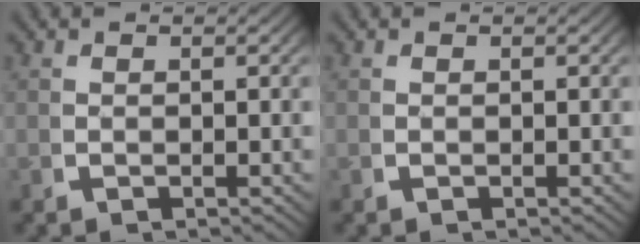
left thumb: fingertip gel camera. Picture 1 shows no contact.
{"total": 0.0}